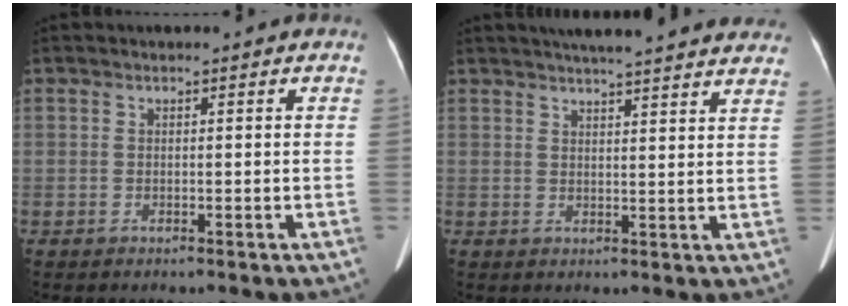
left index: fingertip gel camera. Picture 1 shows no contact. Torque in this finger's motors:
{"motor_torque": [0.57, -0.88, 0.05, 0.09]}